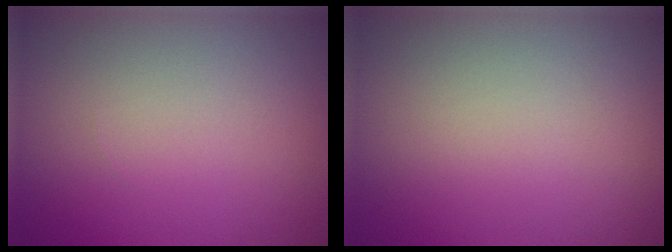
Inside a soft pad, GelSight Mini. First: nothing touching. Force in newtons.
{"total": 0.0}